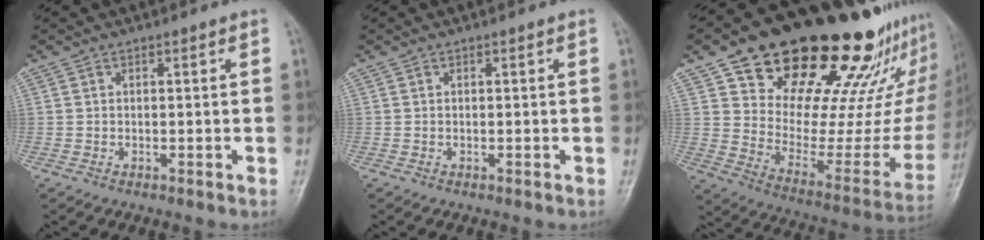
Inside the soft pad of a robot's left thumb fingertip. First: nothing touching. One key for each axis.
{"total": 0.0}
{"total": 31.9, "fx": 22.7, "fy": 12.9, "fz": 18.4, "tx": -0.234, "ty": -0.092, "tz": 0.332}